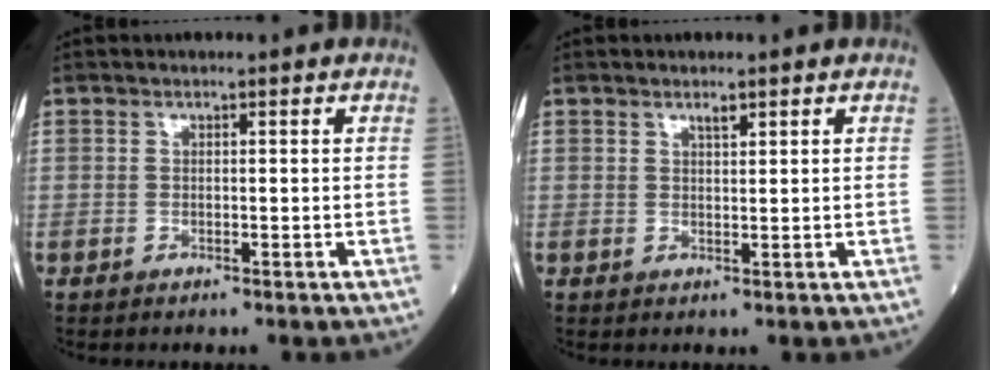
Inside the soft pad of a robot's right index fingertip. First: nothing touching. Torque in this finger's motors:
{"motor_torque": [-0.01, 0.01, -0.01, 0.00]}